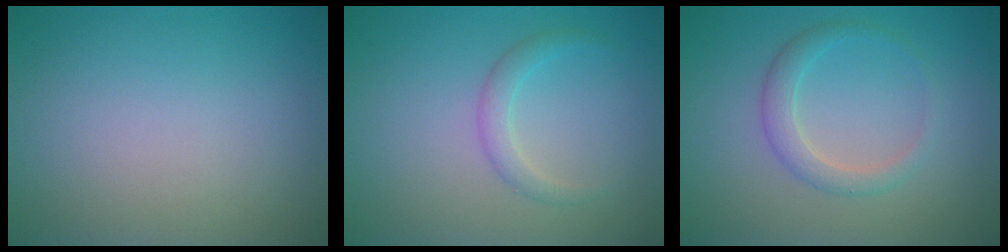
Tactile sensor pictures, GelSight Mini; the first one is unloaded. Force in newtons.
{"total": 1.6, "press": 1.6, "slide": 0.0}
{"total": 2.2, "press": 2.2, "slide": 0.2}